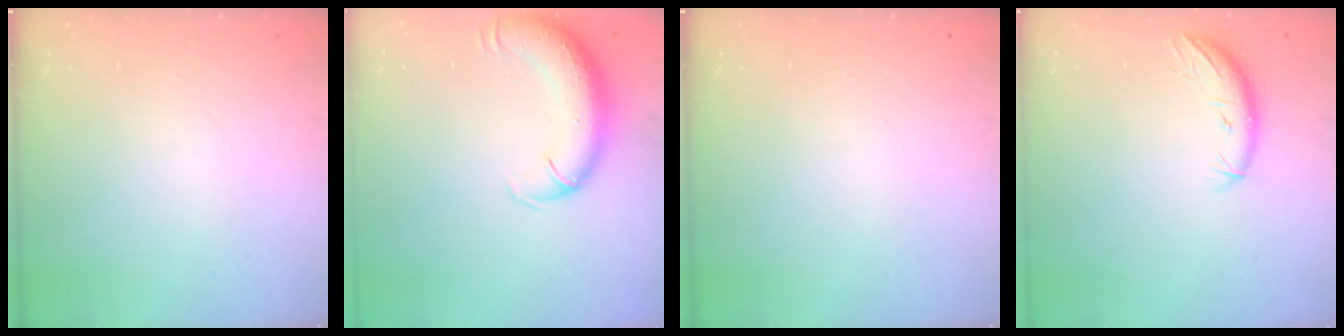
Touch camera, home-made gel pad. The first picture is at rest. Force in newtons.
{"total": 11.6, "press": 11.2, "slide": 2.8}
{"total": 0.0}
{"total": 7.6, "press": 7.5, "slide": 1.3}